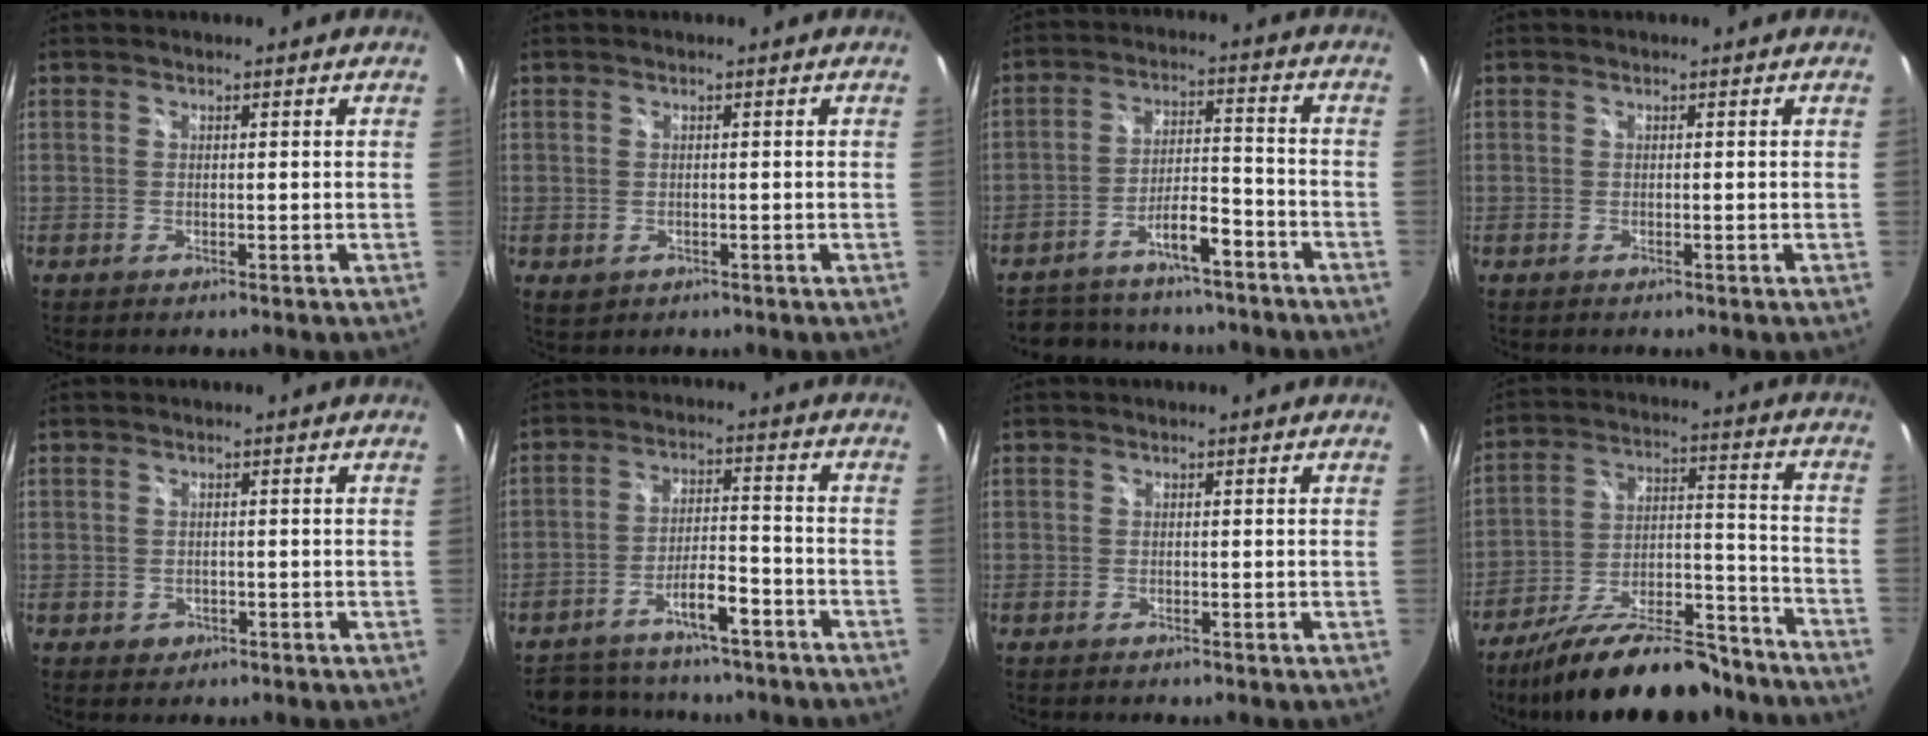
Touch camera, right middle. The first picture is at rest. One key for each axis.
{"total": 1.7, "fx": -0.4, "fy": 1.4, "fz": 0.9, "tx": -0.016, "ty": -0.004, "tz": -0.004}
{"total": 14.9, "fx": -12.2, "fy": 5.3, "fz": 6.6, "tx": -0.130, "ty": 0.032, "tz": -0.173}
{"total": 0.0}
{"total": 1.9, "fx": -0.7, "fy": 1.7, "fz": 0.6, "tx": -0.012, "ty": -0.004, "tz": -0.008}
{"total": 13.4, "fx": -10.8, "fy": 4.9, "fz": 6.3, "tx": -0.127, "ty": 0.023, "tz": -0.155}
{"total": 0.0}
{"total": 22.4, "fx": -17.9, "fy": 6.8, "fz": 11.6, "tx": -0.197, "ty": -0.001, "tz": -0.265}